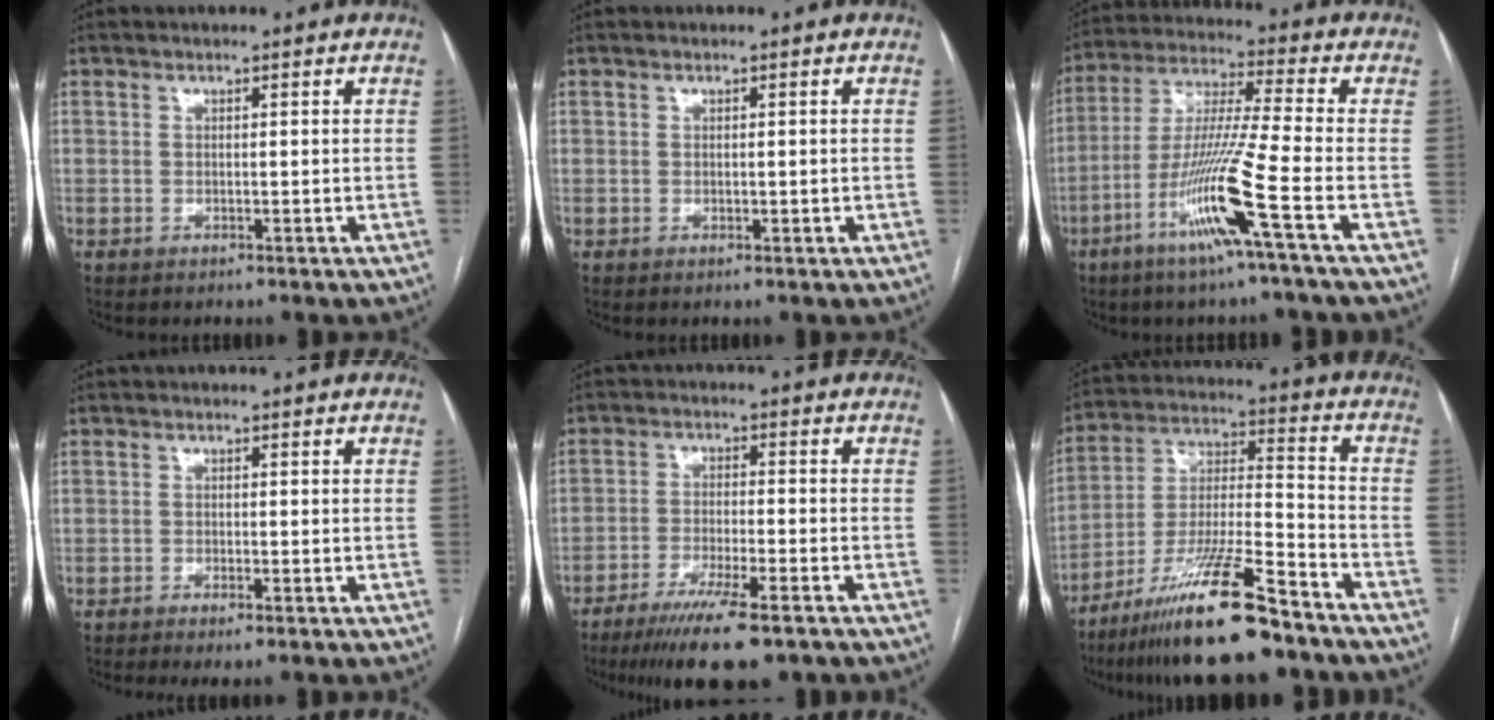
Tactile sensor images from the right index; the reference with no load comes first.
{"total": 0.7, "force": [0.0, 0.5, 0.5], "torque": [-0.008, 0.000, 0.003]}
{"total": 13.5, "force": [-6.0, -1.8, 12.0], "torque": [-0.240, -0.016, -0.118]}
{"total": 2.8, "force": [-2.0, 0.4, 1.9], "torque": [-0.026, -0.005, -0.030]}
{"total": 11.8, "force": [-8.6, 1.3, 8.0], "torque": [-0.126, -0.026, -0.134]}
{"total": 17.8, "force": [-13.0, 1.5, 12.0], "torque": [-0.239, -0.026, -0.233]}